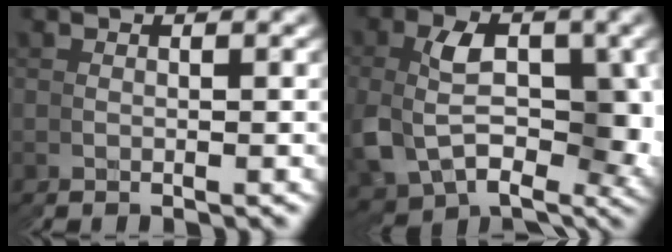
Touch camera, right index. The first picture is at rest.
{"total": 9.5, "force": [-1.5, 7.2, 6.0], "torque": [-0.112, -0.040, -0.006]}